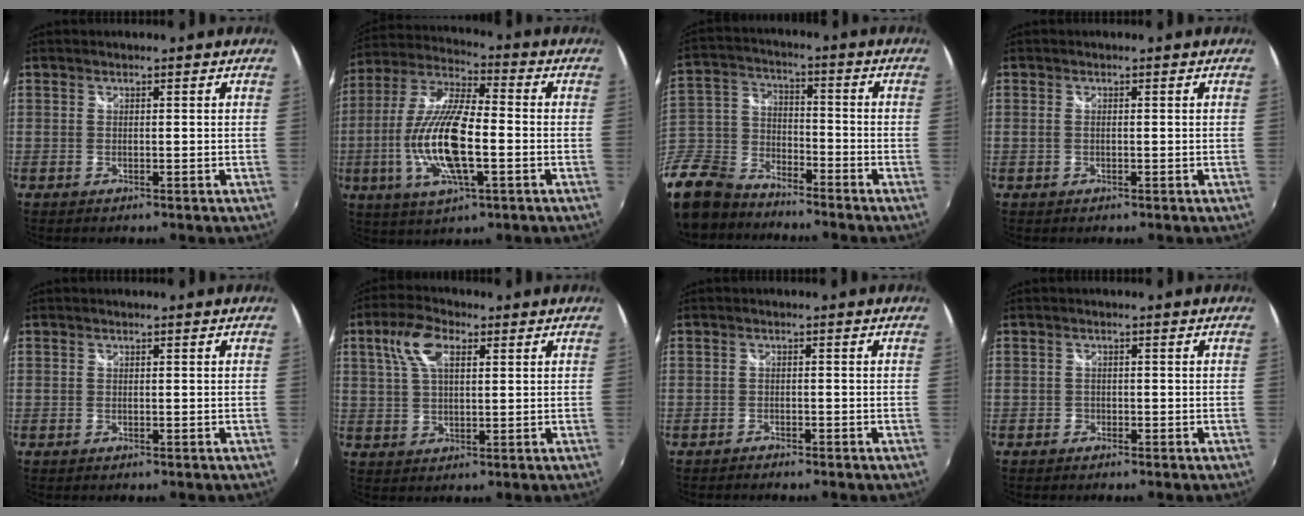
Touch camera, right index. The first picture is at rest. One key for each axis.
{"total": 16.8, "fx": -3.5, "fy": 5.2, "fz": 15.6, "tx": -0.317, "ty": -0.008, "tz": -0.068}
{"total": 19.0, "fx": -13.9, "fy": 10.4, "fz": 7.6, "tx": -0.219, "ty": 0.003, "tz": -0.257}
{"total": 0.8, "fx": 0.0, "fy": 0.4, "fz": 0.7, "tx": -0.017, "ty": -0.002, "tz": -0.002}
{"total": 0.0}
{"total": 7.8, "fx": 3.2, "fy": 3.6, "fz": 6.2, "tx": -0.125, "ty": 0.019, "tz": 0.059}
{"total": 1.6, "fx": -1.5, "fy": 0.5, "fz": 0.3, "tx": -0.016, "ty": -0.004, "tz": -0.028}
{"total": 1.1, "fx": -0.8, "fy": 0.7, "fz": 0.1, "tx": -0.007, "ty": 0.000, "tz": -0.016}